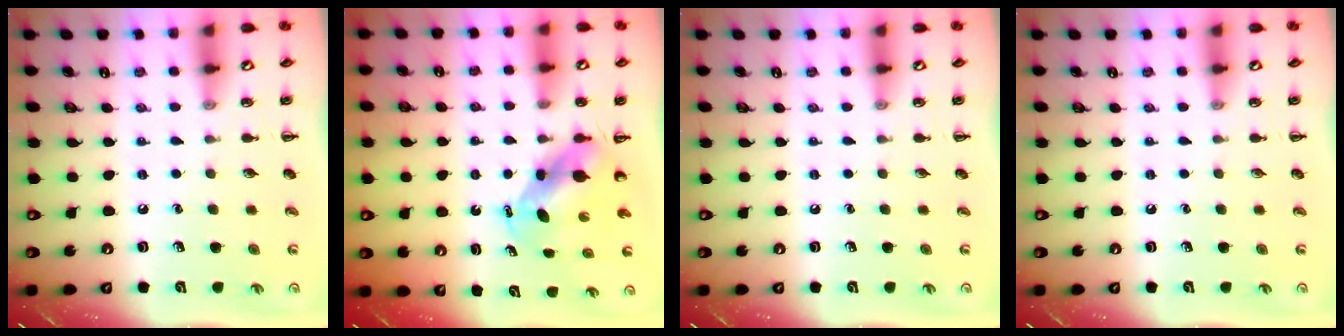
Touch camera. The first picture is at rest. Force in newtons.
{"total": 5.1, "press": 5.0, "slide": 0.9}
{"total": 0.0}
{"total": 0.0}